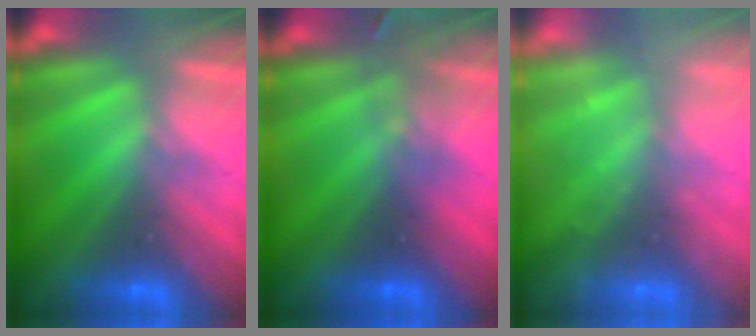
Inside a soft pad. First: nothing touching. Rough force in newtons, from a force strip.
{"total": 2.9}
{"total": 2.3}